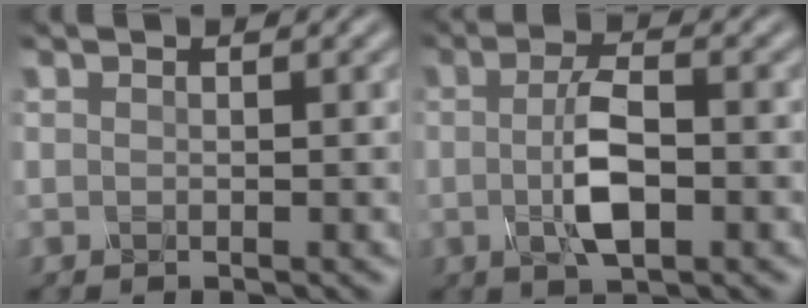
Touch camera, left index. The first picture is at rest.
{"total": 3.7, "force": [-0.5, 1.1, 3.5], "torque": [-0.075, 0.004, -0.013]}